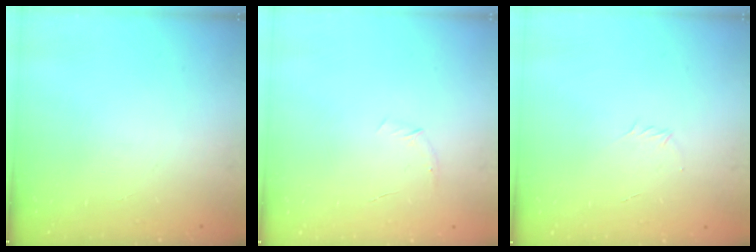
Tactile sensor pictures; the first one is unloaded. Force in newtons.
{"total": 3.8, "press": 3.6, "slide": 1.2}
{"total": 2.9, "press": 2.8, "slide": 0.8}